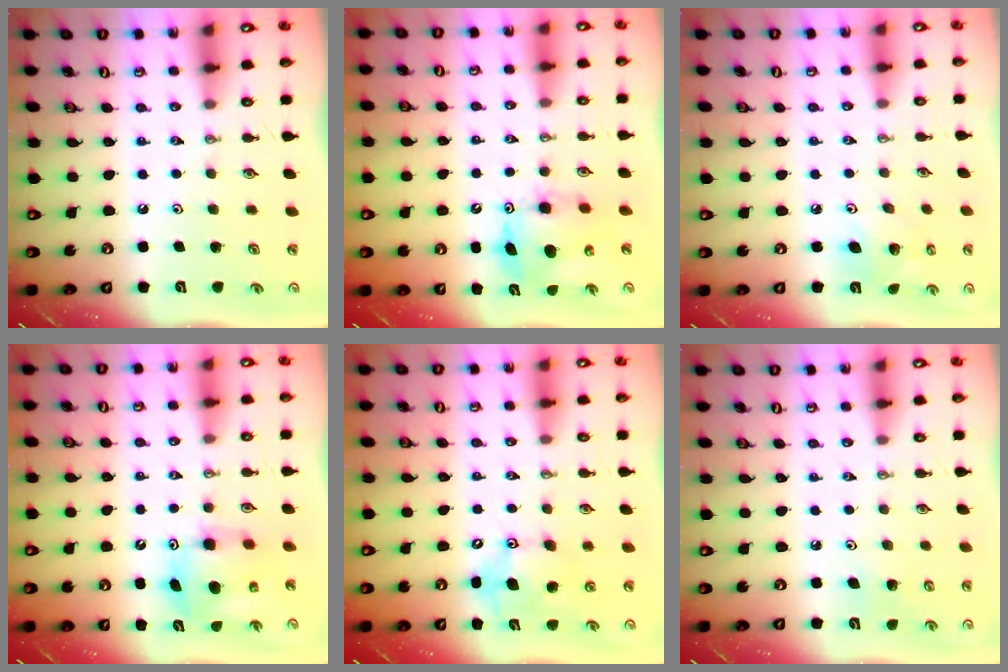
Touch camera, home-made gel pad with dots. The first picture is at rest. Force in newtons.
{"total": 8.8, "press": 8.8, "slide": 0.3}
{"total": 7.1, "press": 6.9, "slide": 1.6}
{"total": 7.4, "press": 7.4, "slide": 0.4}
{"total": 11.6, "press": 11.2, "slide": 2.8}
{"total": 4.6, "press": 4.4, "slide": 1.2}